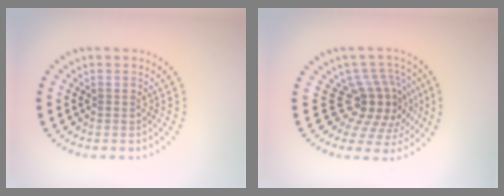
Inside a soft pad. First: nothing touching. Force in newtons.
{"total": 4.7, "press": 3.7, "slide": 2.8}